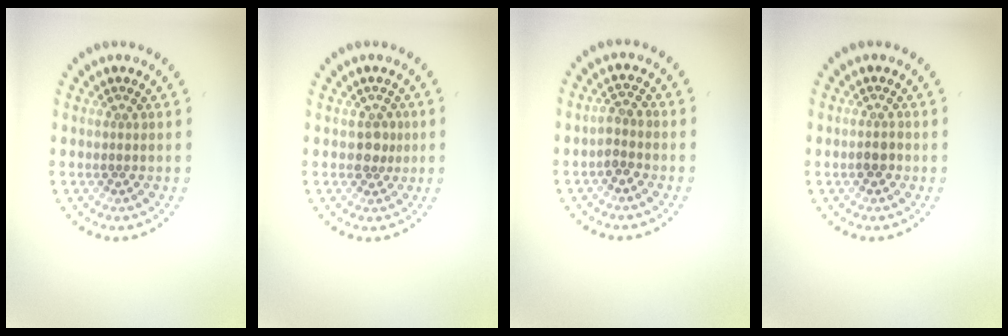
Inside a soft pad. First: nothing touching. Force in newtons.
{"total": 1.7, "press": 1.5, "slide": 0.9}
{"total": 1.5, "press": 1.4, "slide": 0.6}
{"total": 1.2, "press": 1.1, "slide": 0.4}